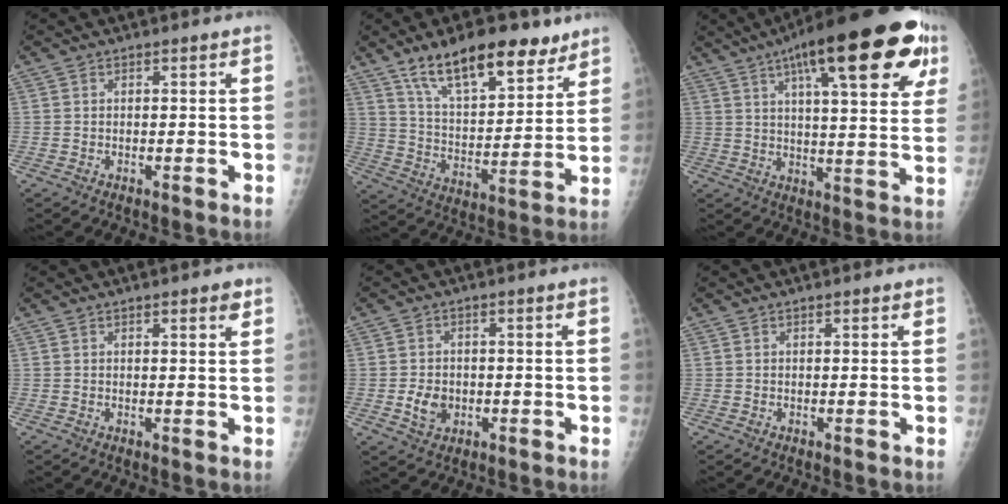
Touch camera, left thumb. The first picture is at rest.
{"total": 18.3, "force": [12.4, 7.2, 11.3], "torque": [-0.144, -0.060, 0.214]}
{"total": 26.4, "force": [13.0, 7.4, 21.7], "torque": [-0.294, -0.003, 0.182]}
{"total": 2.5, "force": [1.6, 0.7, 1.8], "torque": [-0.015, -0.006, 0.018]}
{"total": 4.4, "force": [-0.8, 3.5, 2.6], "torque": [-0.034, 0.002, -0.008]}
{"total": 0.9, "force": [0.7, 0.3, 0.6], "torque": [-0.006, -0.002, 0.008]}